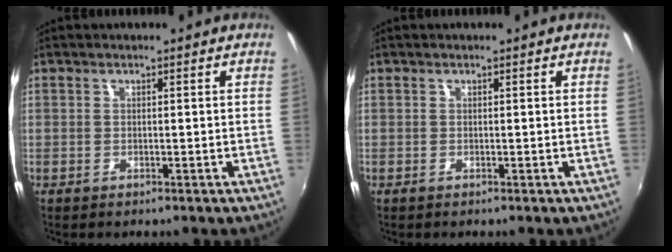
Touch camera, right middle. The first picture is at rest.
{"total": 0.0}